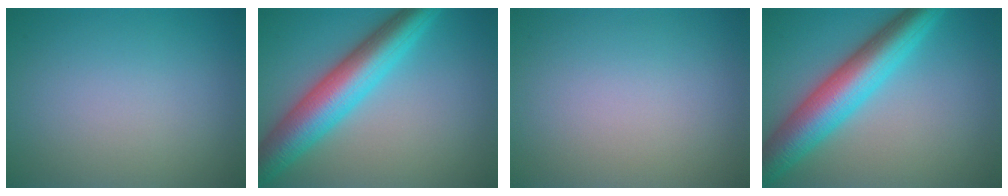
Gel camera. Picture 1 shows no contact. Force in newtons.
{"total": 8.2, "press": 8.2, "slide": 0.3}
{"total": 0.0}
{"total": 8.2, "press": 8.2, "slide": 0.3}